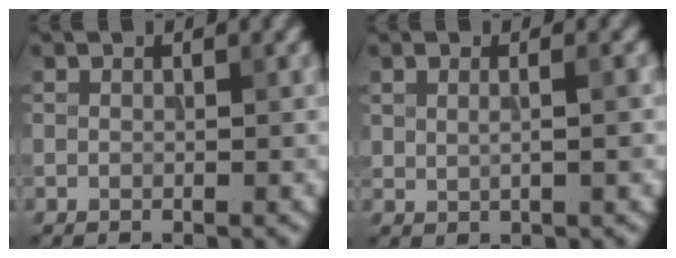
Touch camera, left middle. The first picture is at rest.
{"total": 1.5, "force": [0.2, 0.3, 1.5], "torque": [-0.034, 0.000, 0.009]}